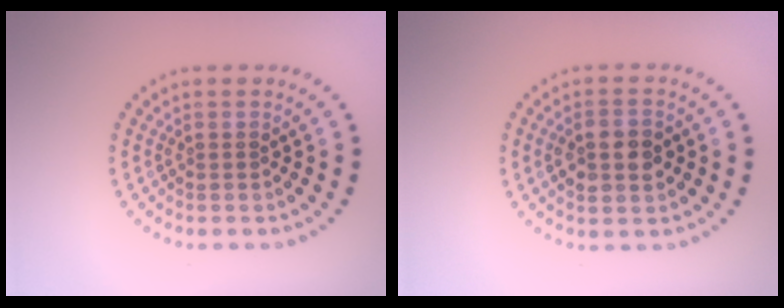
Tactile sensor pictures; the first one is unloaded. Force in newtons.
{"total": 3.8, "press": 3.8, "slide": 0.1}